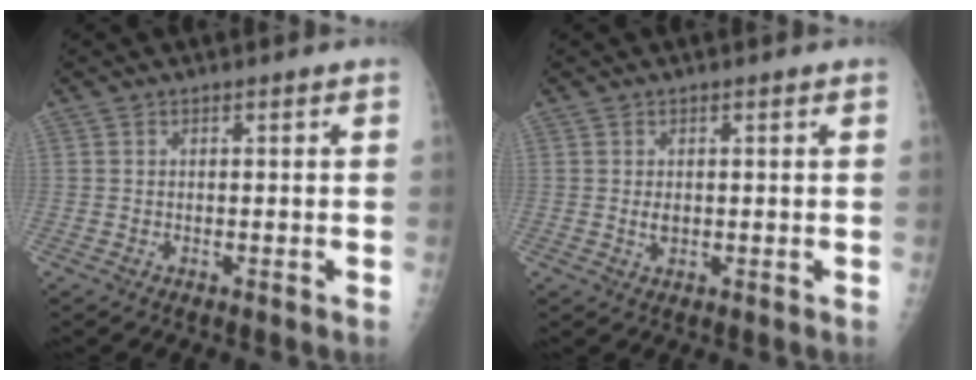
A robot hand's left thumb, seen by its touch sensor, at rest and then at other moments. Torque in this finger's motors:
{"motor_torque": [0.35, 0.59, 0.21, 0.02, 0.00]}